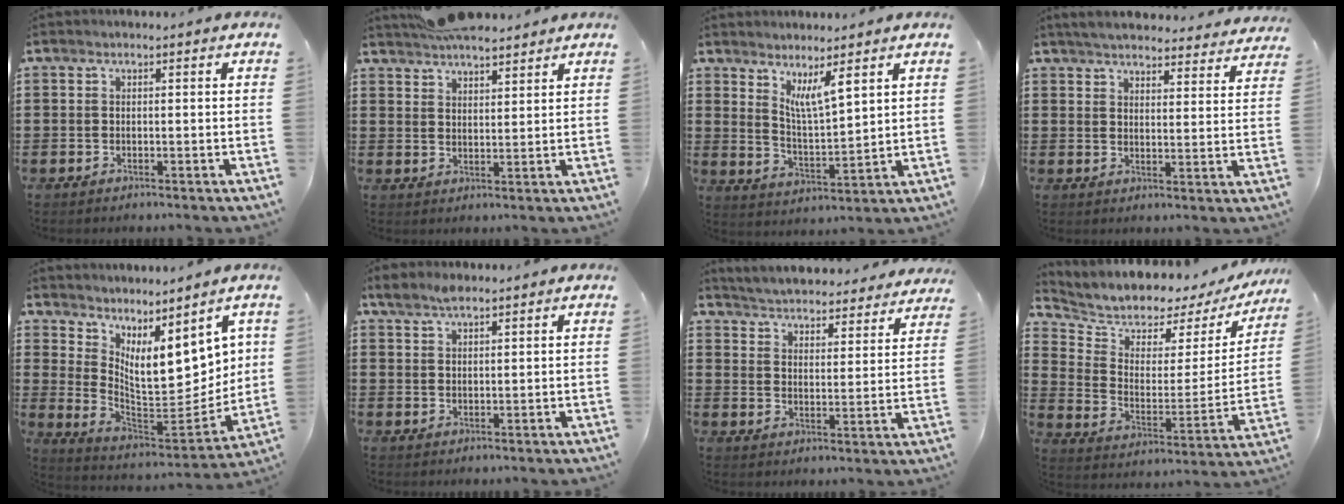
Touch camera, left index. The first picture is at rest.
{"total": 5.5, "force": [5.1, 1.4, 1.4], "torque": [-0.040, -0.005, 0.099]}
{"total": 5.5, "force": [4.3, 0.5, 3.4], "torque": [-0.072, -0.017, 0.072]}
{"total": 4.6, "force": [4.6, 0.2, 0.8], "torque": [-0.035, -0.024, 0.081]}
{"total": 10.1, "force": [5.6, 3.9, 7.4], "torque": [-0.125, -0.048, 0.101]}
{"total": 2.7, "force": [2.3, 1.1, 1.0], "torque": [-0.025, 0.002, 0.044]}
{"total": 4.6, "force": [4.5, -0.4, -0.3], "torque": [-0.021, -0.041, 0.074]}
{"total": 5.2, "force": [5.1, 1.2, 0.0], "torque": [-0.037, -0.045, 0.084]}